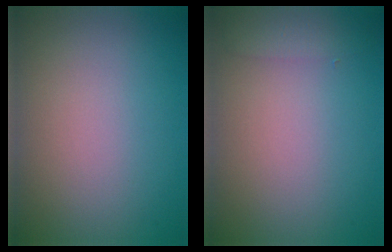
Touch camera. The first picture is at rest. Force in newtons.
{"total": 1.3, "press": 1.3, "slide": 0.1}